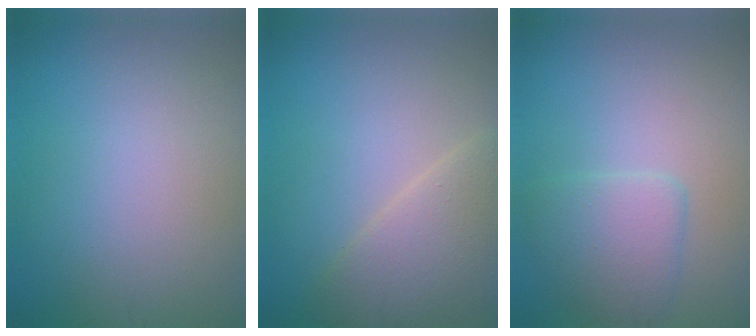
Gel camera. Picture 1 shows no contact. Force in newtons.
{"total": 4.3, "press": 4.3, "slide": 0.3}
{"total": 2.9, "press": 2.9, "slide": 0.3}